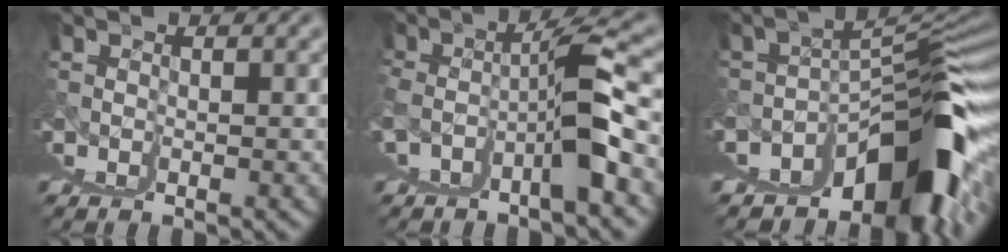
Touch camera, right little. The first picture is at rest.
{"total": 4.8, "force": [0.5, 1.2, 4.6], "torque": [-0.092, 0.007, 0.017]}
{"total": 12.1, "force": [-1.2, 2.1, 11.8], "torque": [-0.132, 0.026, -0.004]}